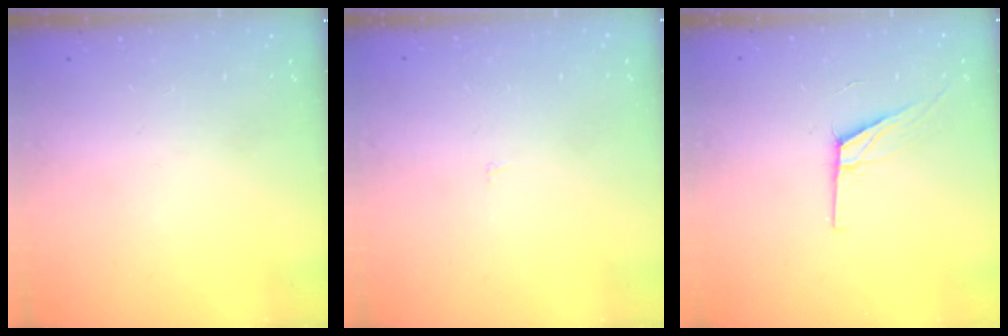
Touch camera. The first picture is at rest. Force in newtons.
{"total": 1.8, "press": 1.8, "slide": 0.1}
{"total": 7.8, "press": 7.2, "slide": 3.2}